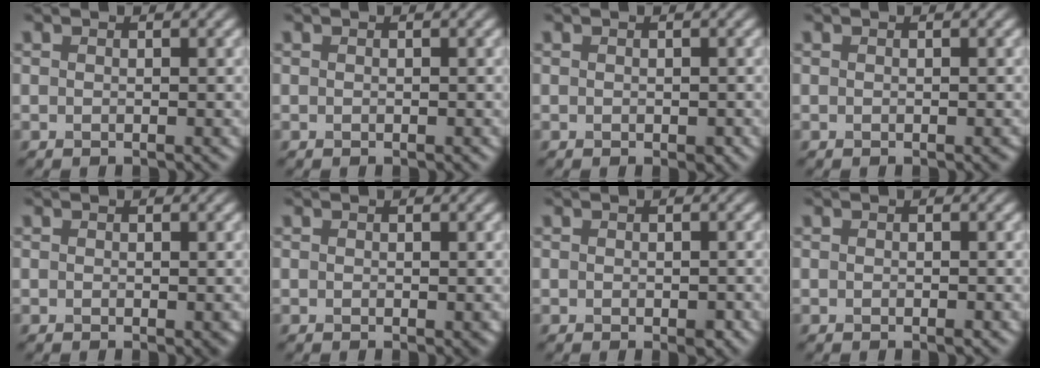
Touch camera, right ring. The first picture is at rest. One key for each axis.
{"total": 0.0}
{"total": 0.5, "fx": -0.1, "fy": 0.4, "fz": 0.3, "tx": -0.001, "ty": -0.004, "tz": 0.000}
{"total": 0.0}
{"total": 0.0}
{"total": 0.0}
{"total": 0.8, "fx": -0.2, "fy": 0.5, "fz": 0.6, "tx": -0.005, "ty": -0.003, "tz": -0.002}
{"total": 0.0}